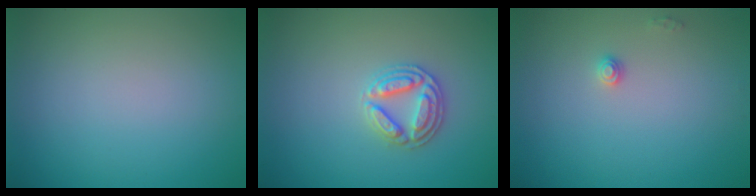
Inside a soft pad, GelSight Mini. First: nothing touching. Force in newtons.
{"total": 2.8, "press": 2.8, "slide": 0.3}
{"total": 0.9, "press": 0.9, "slide": 0.1}